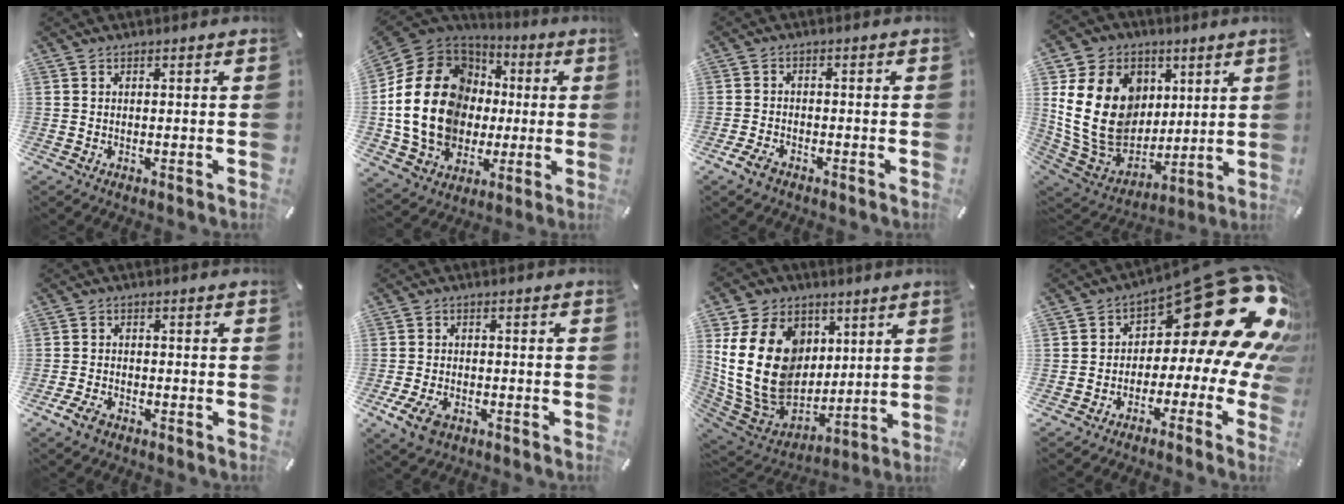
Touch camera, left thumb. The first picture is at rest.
{"total": 23.4, "force": [-0.8, 18.7, 14.1], "torque": [-0.304, 0.010, -0.002]}
{"total": 3.5, "force": [-2.4, 1.9, 1.8], "torque": [-0.048, 0.006, -0.051]}
{"total": 22.7, "force": [4.1, 17.8, 13.5], "torque": [-0.270, -0.014, 0.085]}
{"total": 3.9, "force": [-2.5, 2.2, 2.1], "torque": [-0.052, 0.008, -0.052]}
{"total": 6.1, "force": [-3.2, 3.7, 3.6], "torque": [-0.095, 0.006, -0.065]}
{"total": 24.0, "force": [4.4, 18.2, 15.0], "torque": [-0.306, -0.023, 0.089]}
{"total": 24.9, "force": [10.5, 10.9, 19.7], "torque": [-0.269, -0.087, 0.187]}